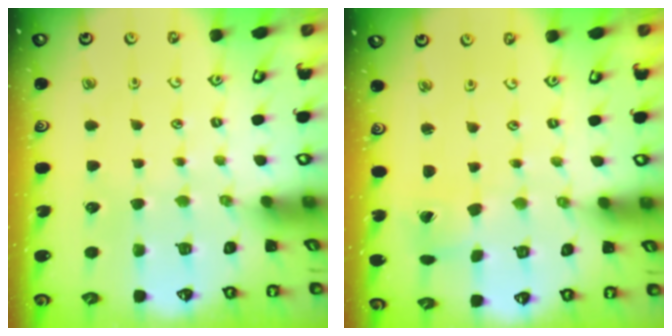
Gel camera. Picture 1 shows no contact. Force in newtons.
{"total": 1.6, "press": 1.5, "slide": 0.3}